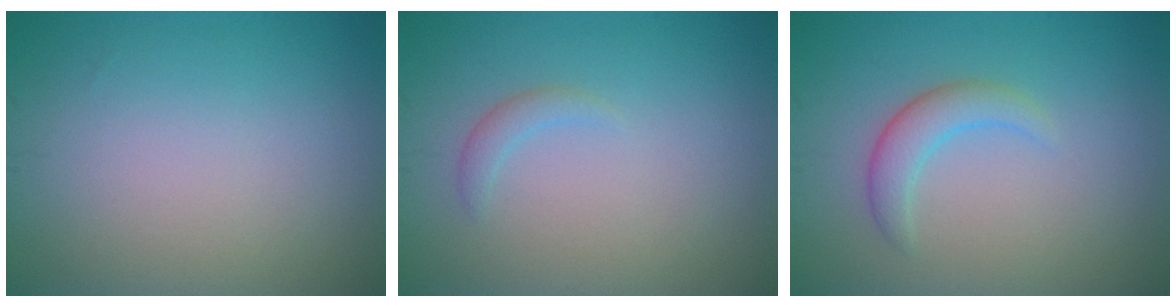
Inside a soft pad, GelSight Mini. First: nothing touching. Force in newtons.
{"total": 1.1, "press": 1.1, "slide": 0.1}
{"total": 2.5, "press": 2.5, "slide": 0.1}